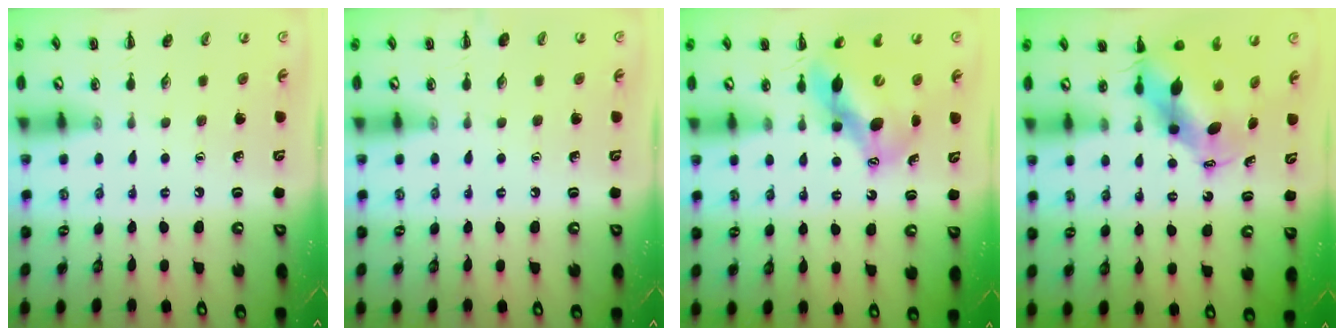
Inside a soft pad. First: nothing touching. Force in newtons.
{"total": 0.0}
{"total": 11.1, "press": 10.8, "slide": 2.7}
{"total": 6.8, "press": 6.6, "slide": 1.8}